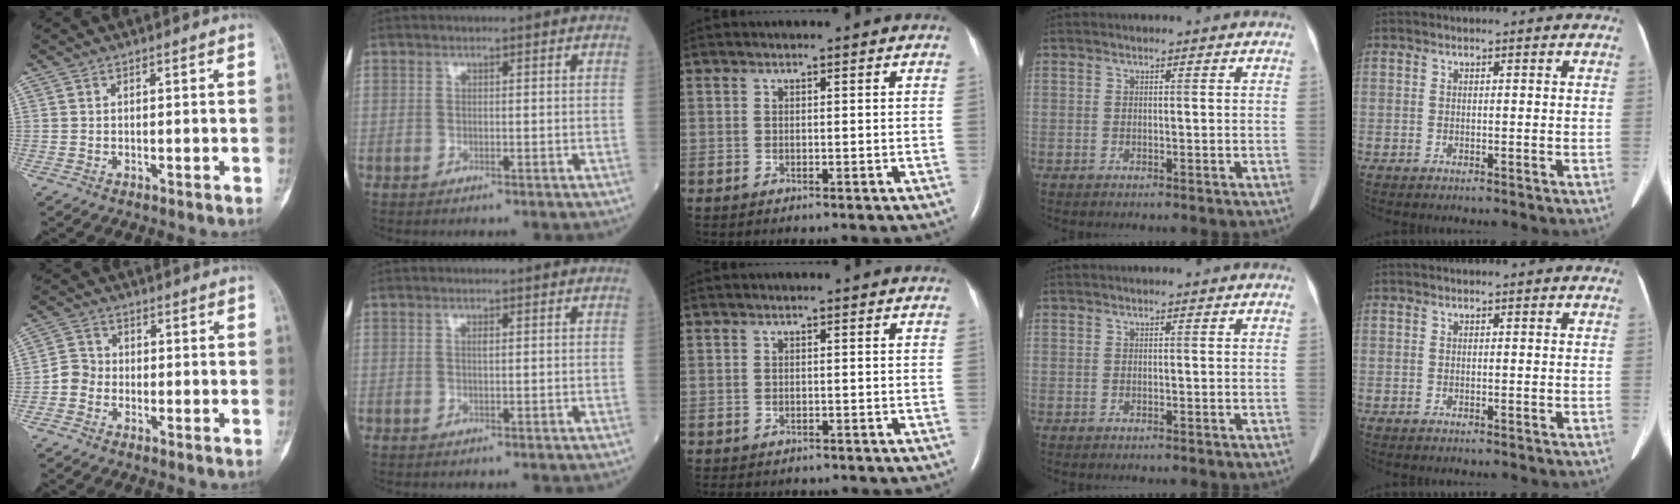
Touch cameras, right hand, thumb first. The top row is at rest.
{"thumb": {"total": 3.5, "force": [-1.3, 3.0, 1.2], "torque": [-0.008, 0.011, -0.039]}, "index": {"total": 0.7, "force": [0.2, 0.2, 0.7], "torque": [-0.015, -0.001, 0.003]}, "middle": {"total": 4.9, "force": [-4.2, 1.9, 1.7], "torque": [-0.020, -0.002, -0.049]}}